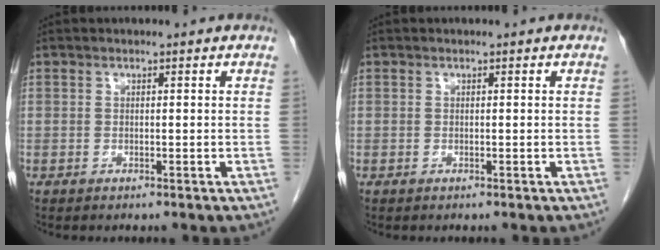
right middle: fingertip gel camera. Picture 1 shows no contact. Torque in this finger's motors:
{"motor_torque": [0.00, 0.00, 0.00, -0.01]}